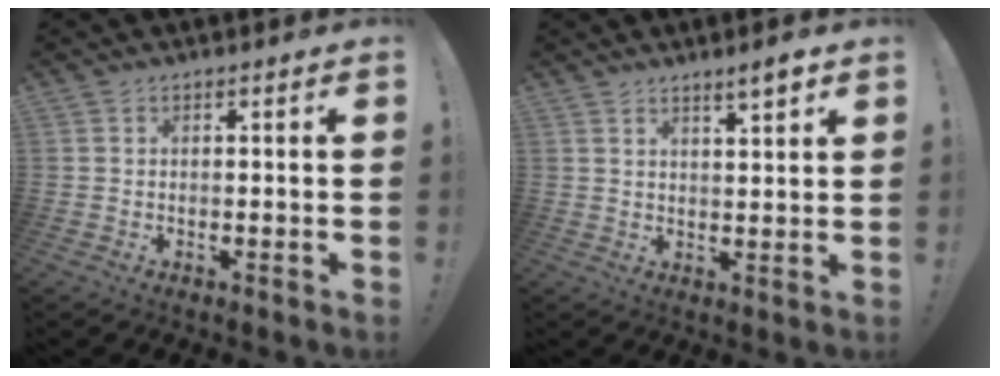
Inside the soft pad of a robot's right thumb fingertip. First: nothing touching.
{"total": 4.7, "force": [3.5, 0.9, 3.1], "torque": [-0.039, -0.023, 0.055]}